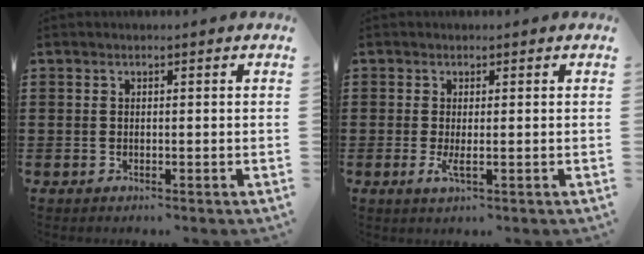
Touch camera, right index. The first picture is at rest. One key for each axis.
{"total": 2.0, "fx": -0.3, "fy": 0.3, "fz": 1.9, "tx": -0.042, "ty": -0.009, "tz": -0.006}